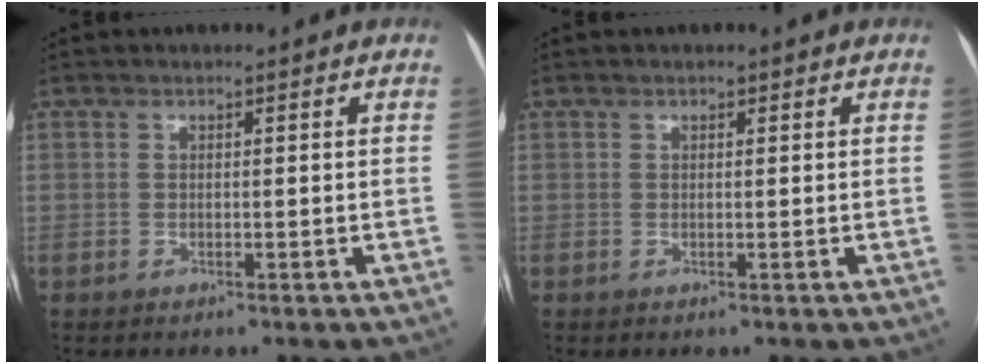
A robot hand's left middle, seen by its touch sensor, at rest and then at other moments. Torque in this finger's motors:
{"motor_torque": [-0.05, 0.06, 0.02, -0.01]}